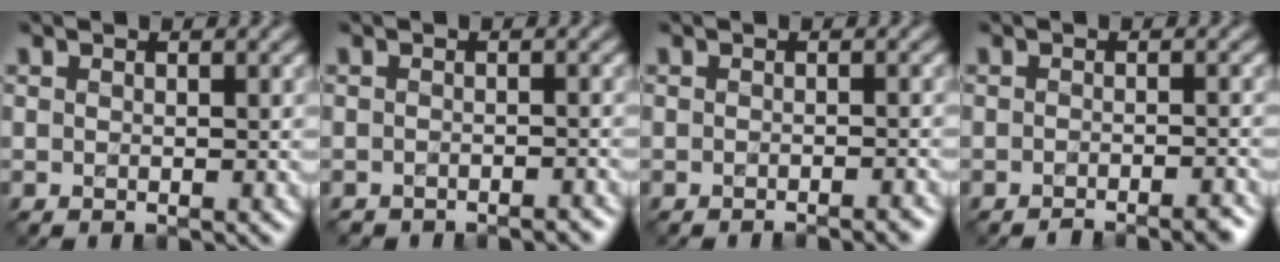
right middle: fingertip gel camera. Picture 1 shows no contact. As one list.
[{"total": 1.9, "force": [-1.9, 0.1, 0.0], "torque": [0.005, 0.000, -0.019]}, {"total": 1.6, "force": [-1.4, 0.3, 0.9], "torque": [0.001, 0.001, -0.020]}, {"total": 2.8, "force": [-2.3, 0.5, 1.5], "torque": [-0.012, 0.004, -0.035]}]